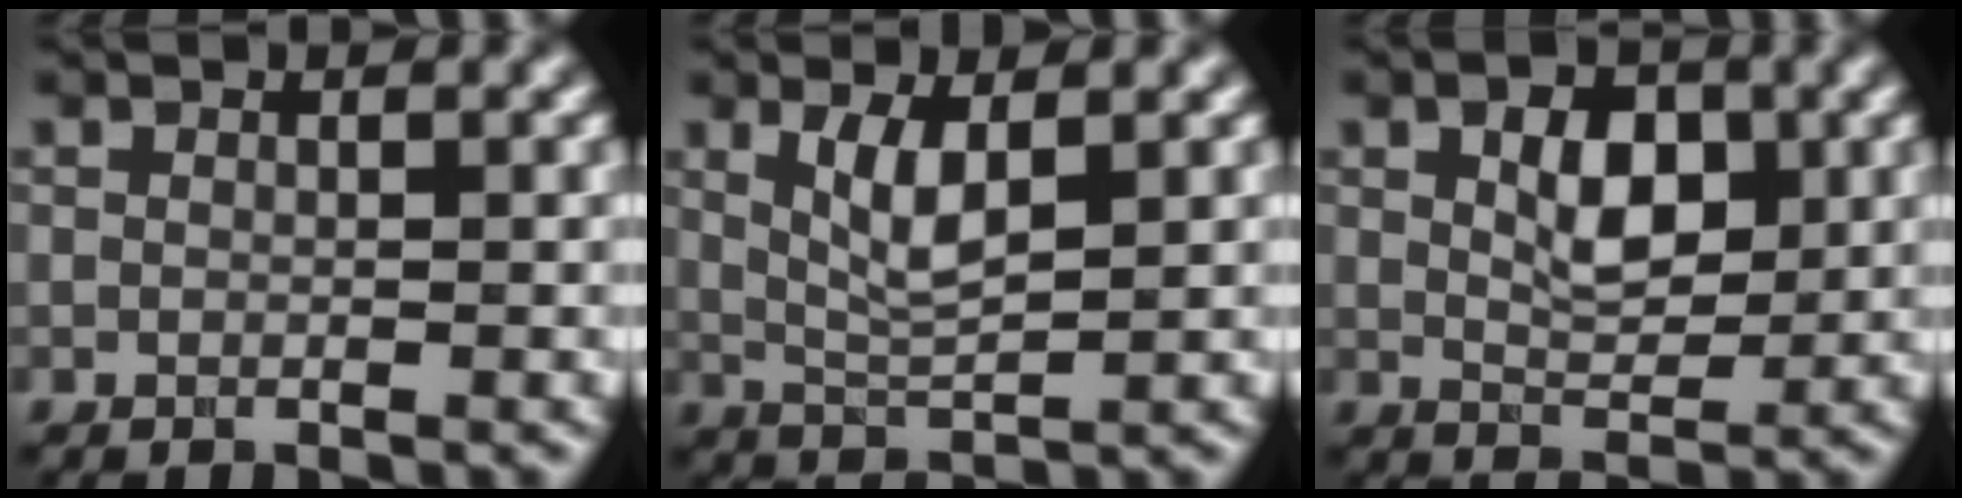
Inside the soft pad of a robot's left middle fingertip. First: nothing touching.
{"total": 2.9, "force": [0.9, 0.7, 2.7], "torque": [-0.066, -0.005, 0.031]}
{"total": 3.1, "force": [0.7, 1.8, 2.4], "torque": [-0.049, 0.002, 0.020]}